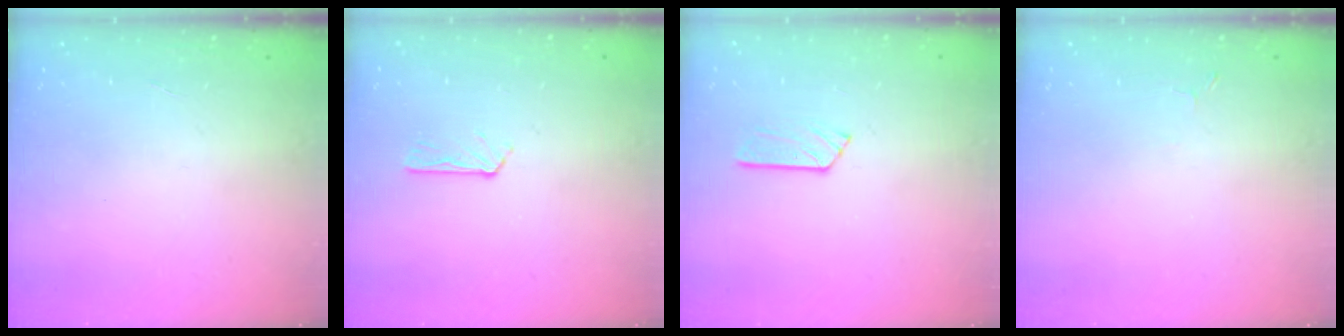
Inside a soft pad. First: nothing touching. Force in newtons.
{"total": 2.9, "press": 2.9, "slide": 0.3}
{"total": 3.4, "press": 3.4, "slide": 0.3}
{"total": 1.9, "press": 1.9, "slide": 0.3}